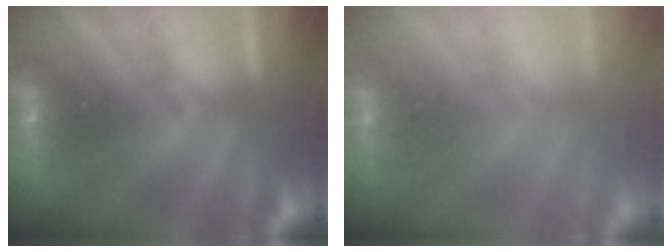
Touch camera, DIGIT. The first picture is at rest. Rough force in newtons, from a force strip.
{"total": 3.1}